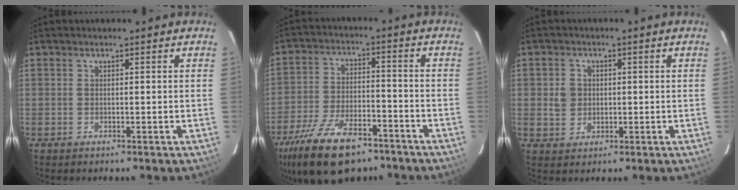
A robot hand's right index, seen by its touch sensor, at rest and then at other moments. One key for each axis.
{"total": 18.3, "fx": -12.6, "fy": 8.1, "fz": 10.5, "tx": -0.226, "ty": -0.022, "tz": -0.210}
{"total": 3.9, "fx": 0.2, "fy": 3.6, "fz": 1.4, "tx": -0.025, "ty": 0.010, "tz": 0.007}